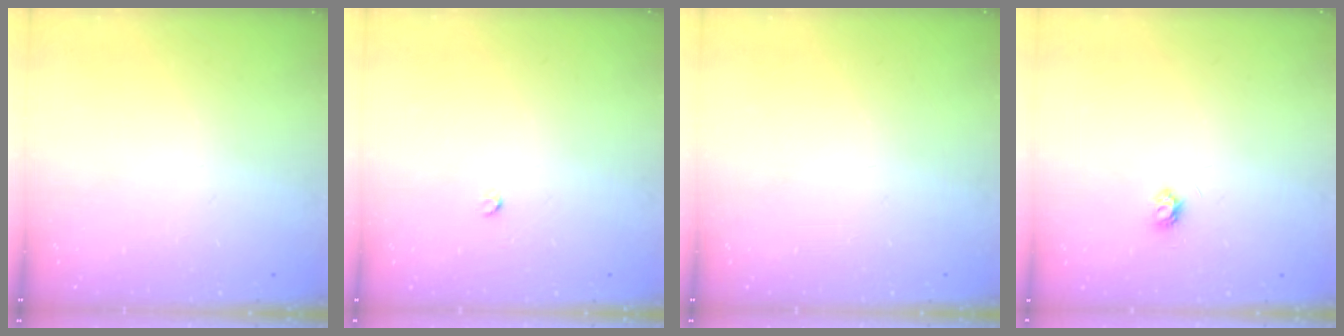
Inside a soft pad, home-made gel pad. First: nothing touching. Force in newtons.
{"total": 2.2, "press": 2.2, "slide": 0.3}
{"total": 0.0}
{"total": 3.9, "press": 3.8, "slide": 0.6}